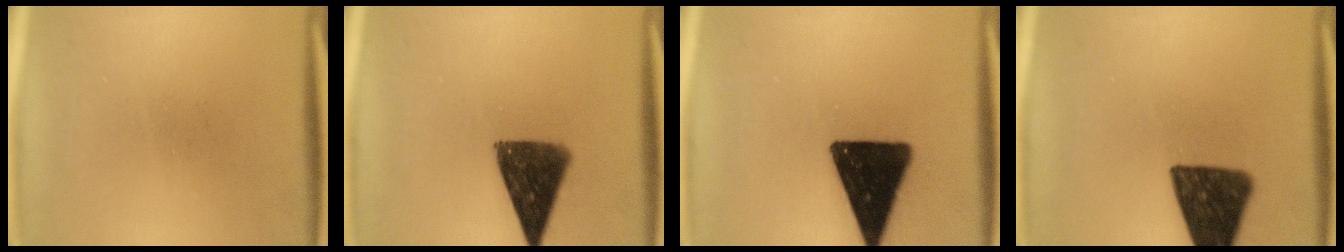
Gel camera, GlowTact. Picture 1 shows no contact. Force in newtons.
{"total": 11.3}
{"total": 18.7}
{"total": 13.9}